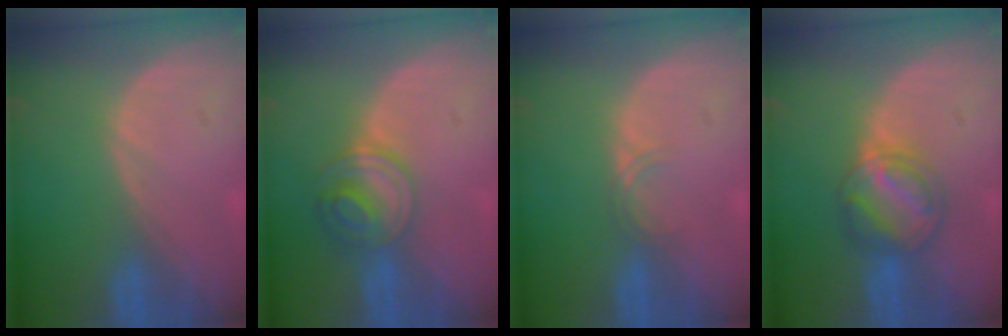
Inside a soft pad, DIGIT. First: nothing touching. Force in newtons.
{"total": 6.1, "press": 5.4, "slide": 2.8}
{"total": 1.4, "press": 1.4, "slide": 0.2}
{"total": 6.2, "press": 6.1, "slide": 1.3}